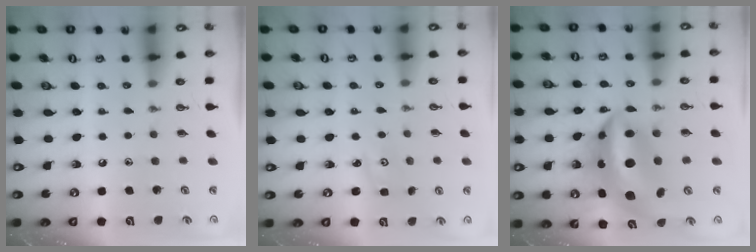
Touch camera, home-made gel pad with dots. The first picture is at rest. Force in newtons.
{"total": 2.5, "press": 2.5, "slide": 0.3}
{"total": 12.0, "press": 11.9, "slide": 1.3}